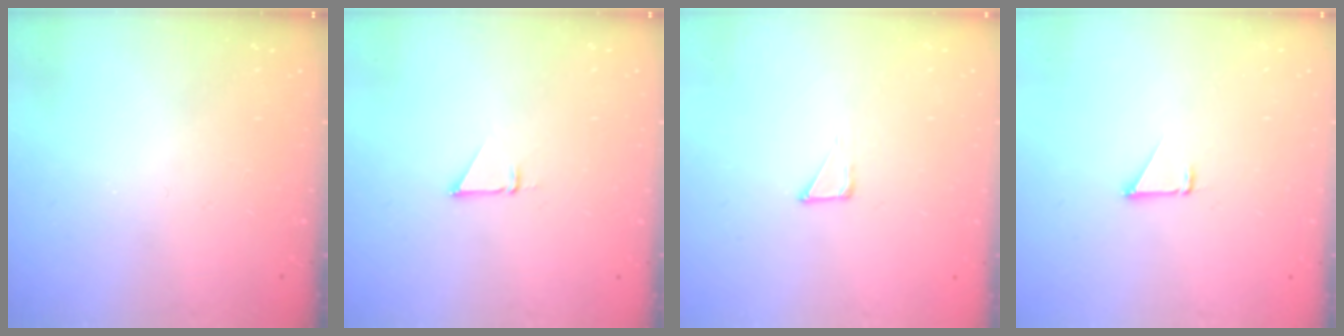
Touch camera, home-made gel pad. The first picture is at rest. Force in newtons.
{"total": 1.5, "press": 1.5, "slide": 0.0}
{"total": 2.1, "press": 2.1, "slide": 0.1}
{"total": 1.5, "press": 1.5, "slide": 0.1}